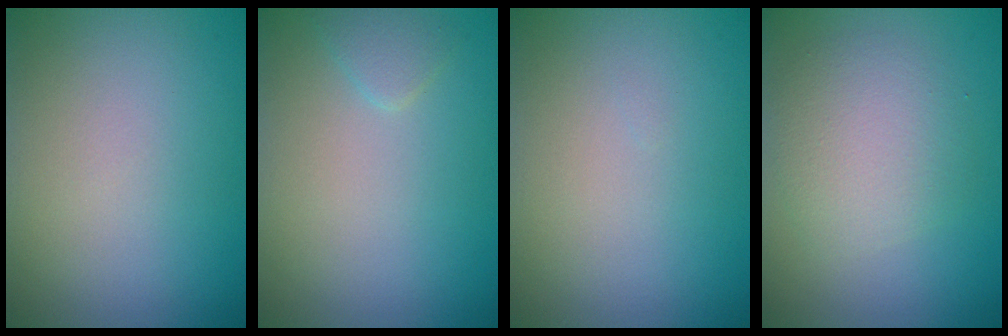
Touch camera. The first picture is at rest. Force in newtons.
{"total": 1.1, "press": 1.1, "slide": 0.1}
{"total": 0.0}
{"total": 3.6, "press": 3.6, "slide": 0.0}